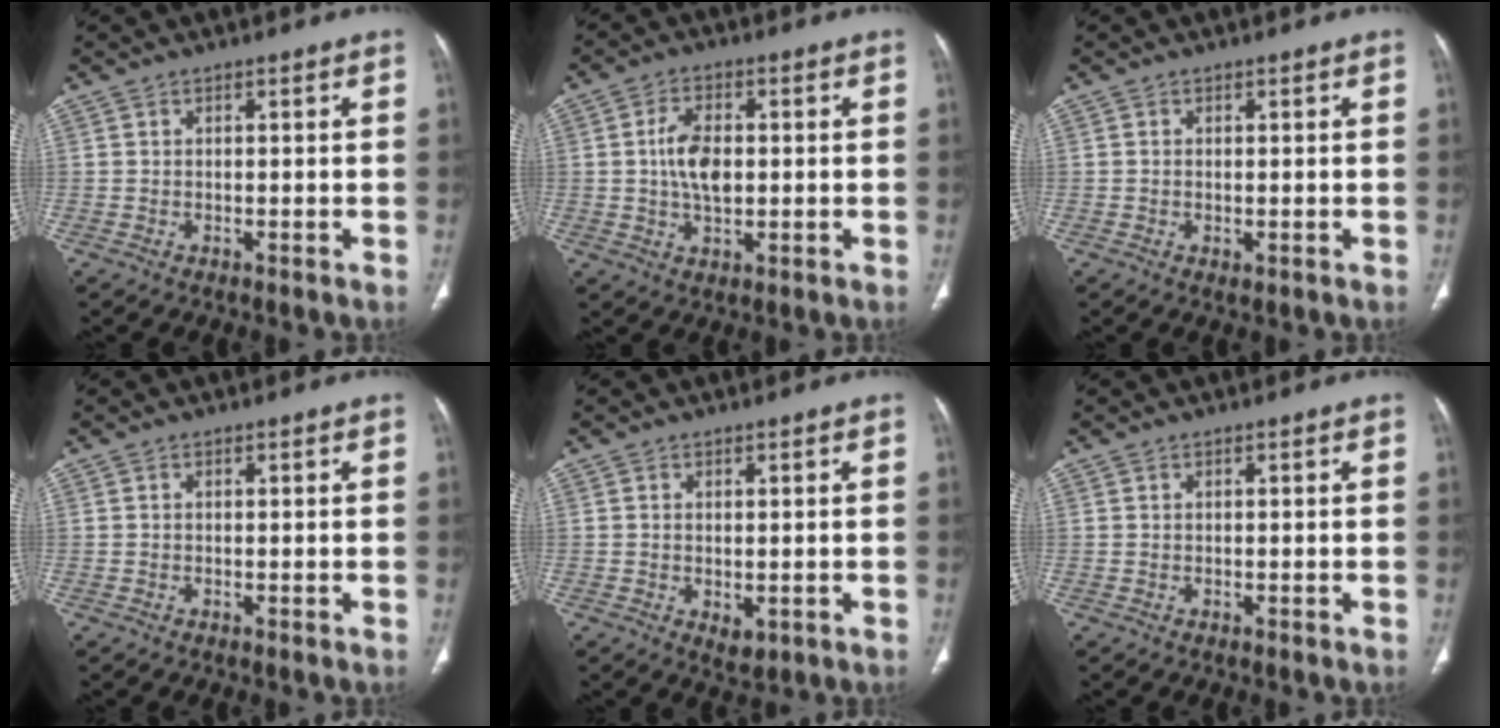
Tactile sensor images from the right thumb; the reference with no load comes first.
{"total": 8.5, "force": [0.3, 5.0, 6.9], "torque": [-0.120, 0.004, 0.004]}
{"total": 0.9, "force": [-0.2, 0.5, 0.7], "torque": [-0.013, -0.004, -0.001]}
{"total": 0.0}
{"total": 2.7, "force": [-0.5, 1.6, 2.1], "torque": [-0.028, -0.006, 0.000]}
{"total": 0.0}